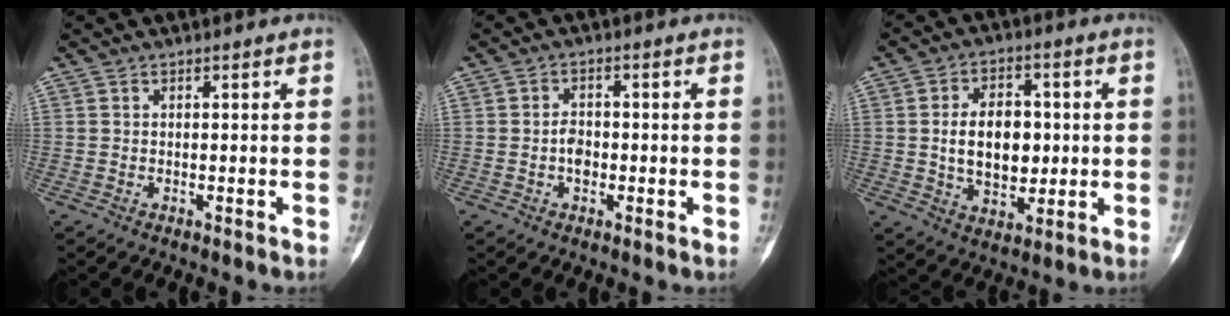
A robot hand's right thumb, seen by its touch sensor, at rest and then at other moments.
{"total": 2.8, "force": [-0.6, 2.0, 1.8], "torque": [-0.017, 0.009, -0.017]}
{"total": 11.6, "force": [0.4, 7.7, 8.7], "torque": [-0.107, 0.004, 0.012]}